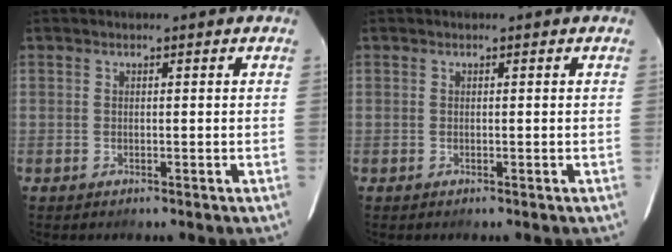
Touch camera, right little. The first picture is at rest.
{"total": 0.0}